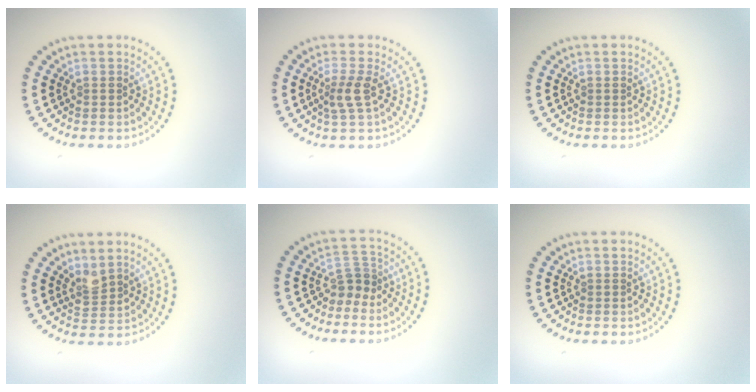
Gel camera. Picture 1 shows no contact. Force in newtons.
{"total": 2.1, "press": 1.6, "slide": 1.3}
{"total": 0.0}
{"total": 1.8, "press": 1.5, "slide": 1.1}
{"total": 2.1, "press": 1.5, "slide": 1.5}
{"total": 0.0}